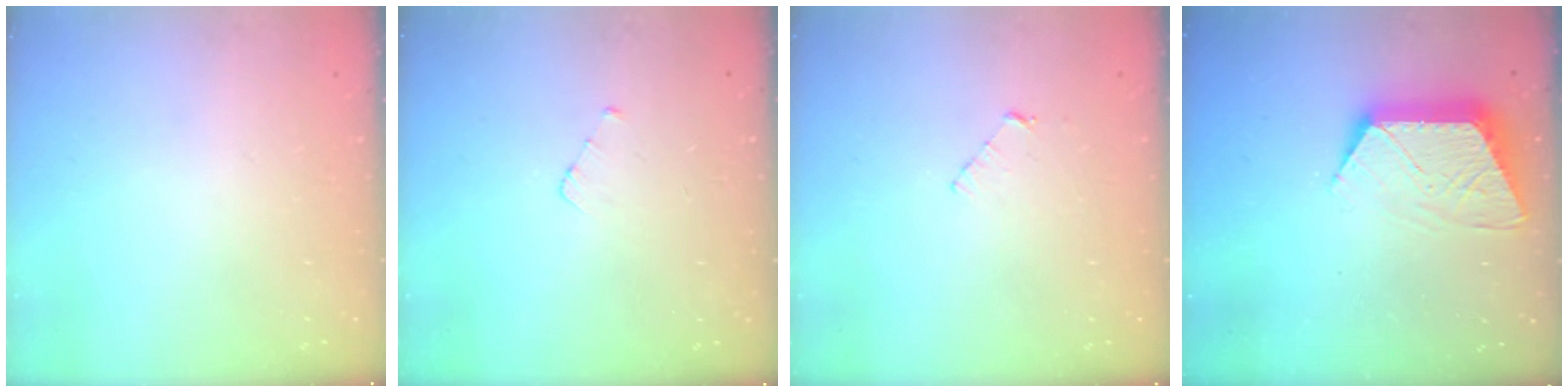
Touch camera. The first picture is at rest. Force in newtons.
{"total": 2.9, "press": 2.9, "slide": 0.2}
{"total": 3.4, "press": 3.4, "slide": 0.3}
{"total": 12.2, "press": 12.2, "slide": 0.6}